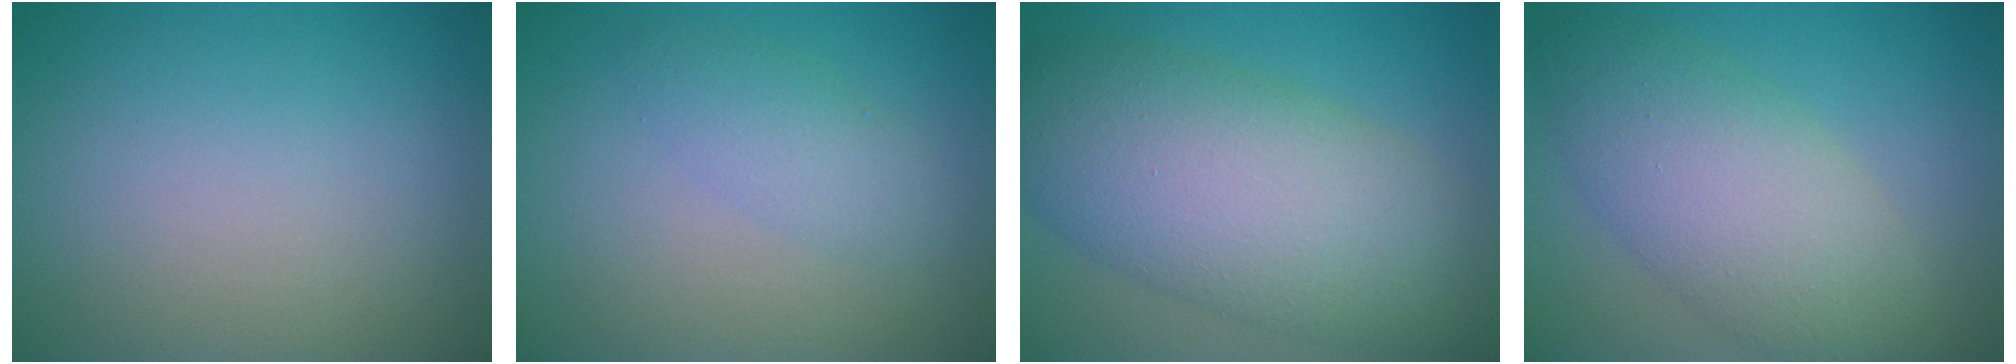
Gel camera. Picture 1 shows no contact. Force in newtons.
{"total": 2.2, "press": 2.2, "slide": 0.1}
{"total": 11.1, "press": 11.1, "slide": 0.2}
{"total": 7.2, "press": 7.2, "slide": 0.6}